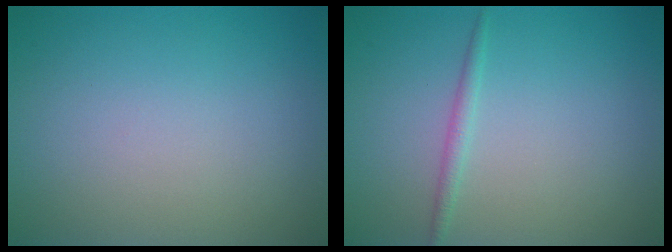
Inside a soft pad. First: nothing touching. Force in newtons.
{"total": 1.1, "press": 1.1, "slide": 0.1}